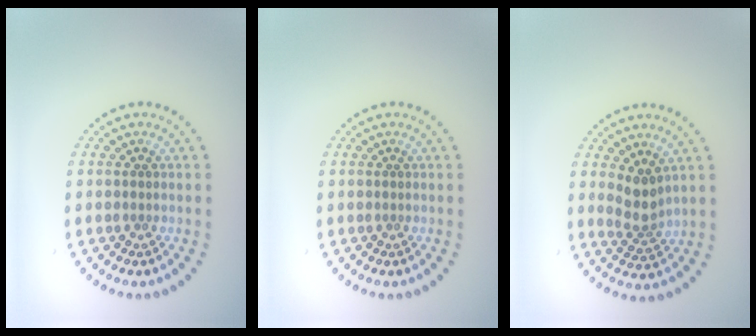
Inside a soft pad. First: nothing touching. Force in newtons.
{"total": 0.0}
{"total": 2.7, "press": 2.1, "slide": 1.7}